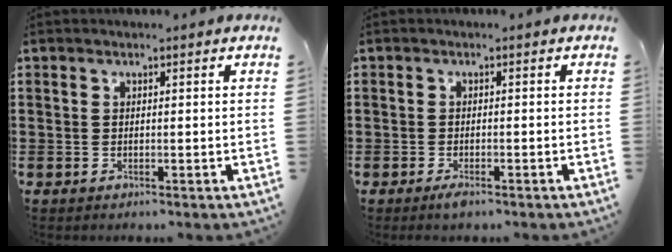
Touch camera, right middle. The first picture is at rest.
{"total": 1.3, "force": [-1.0, 0.5, 0.7], "torque": [-0.014, -0.002, -0.020]}